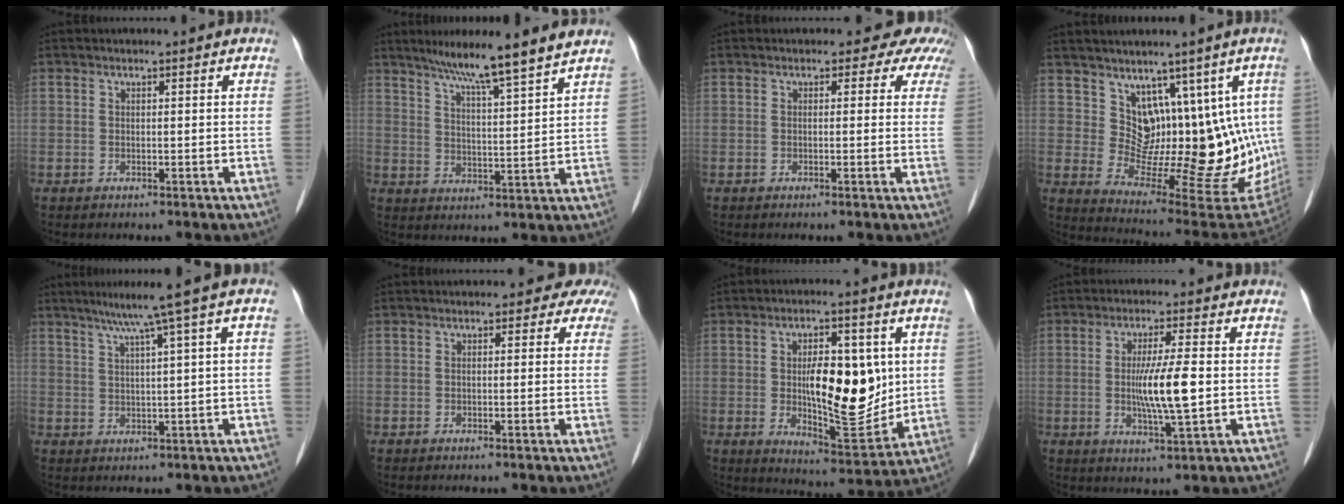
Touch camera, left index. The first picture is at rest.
{"total": 10.7, "force": [8.9, -1.0, 5.9], "torque": [-0.095, 0.003, 0.137]}
{"total": 4.8, "force": [3.7, 2.8, 1.0], "torque": [0.012, 0.004, 0.011]}
{"total": 12.7, "force": [4.1, 6.9, 9.8], "torque": [-0.121, 0.003, 0.086]}
{"total": 7.3, "force": [3.9, -1.0, 6.1], "torque": [-0.092, 0.025, 0.062]}
{"total": 2.6, "force": [1.8, 1.7, 0.4], "torque": [0.016, -0.004, -0.008]}
{"total": 13.2, "force": [1.2, 5.1, 12.1], "torque": [-0.191, -0.002, 0.030]}
{"total": 7.7, "force": [-0.3, 0.6, 7.6], "torque": [-0.149, -0.011, -0.007]}